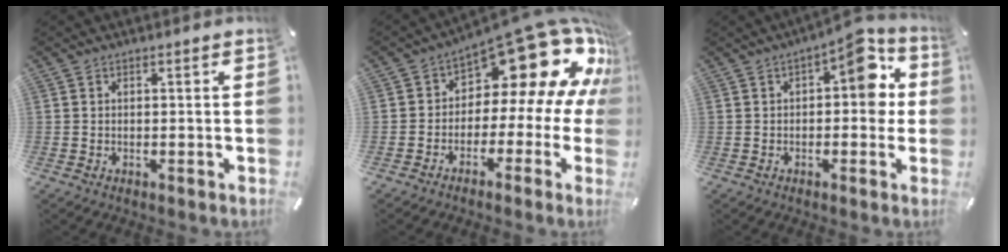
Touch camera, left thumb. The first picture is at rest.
{"total": 19.7, "force": [9.7, 9.7, 14.1], "torque": [-0.197, -0.077, 0.163]}
{"total": 10.0, "force": [2.8, 4.8, 8.3], "torque": [-0.097, -0.017, 0.037]}